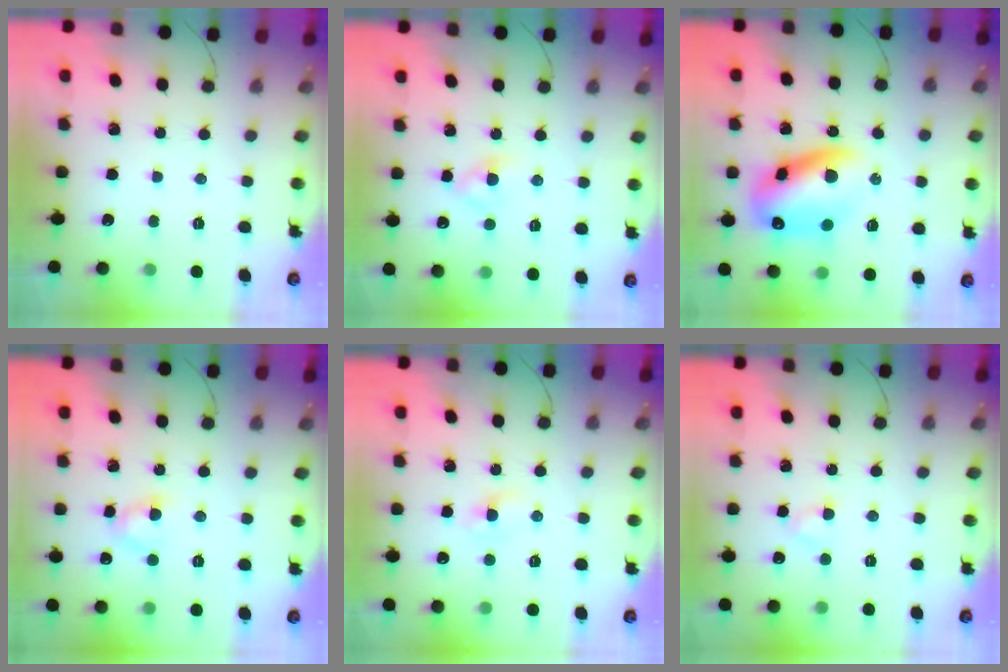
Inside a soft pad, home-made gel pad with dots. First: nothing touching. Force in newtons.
{"total": 2.6, "press": 2.4, "slide": 1.1}
{"total": 16.8, "press": 16.3, "slide": 4.1}
{"total": 3.7, "press": 3.5, "slide": 1.1}
{"total": 1.9, "press": 1.8, "slide": 0.8}
{"total": 2.3, "press": 2.1, "slide": 0.9}